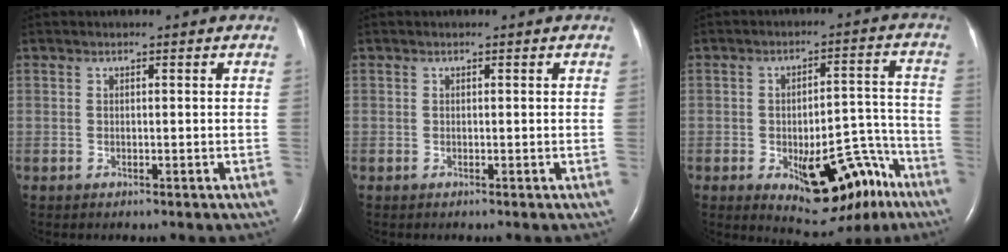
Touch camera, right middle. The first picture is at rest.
{"total": 0.0}
{"total": 13.7, "force": [-7.1, 5.6, 10.2], "torque": [-0.122, 0.023, -0.088]}